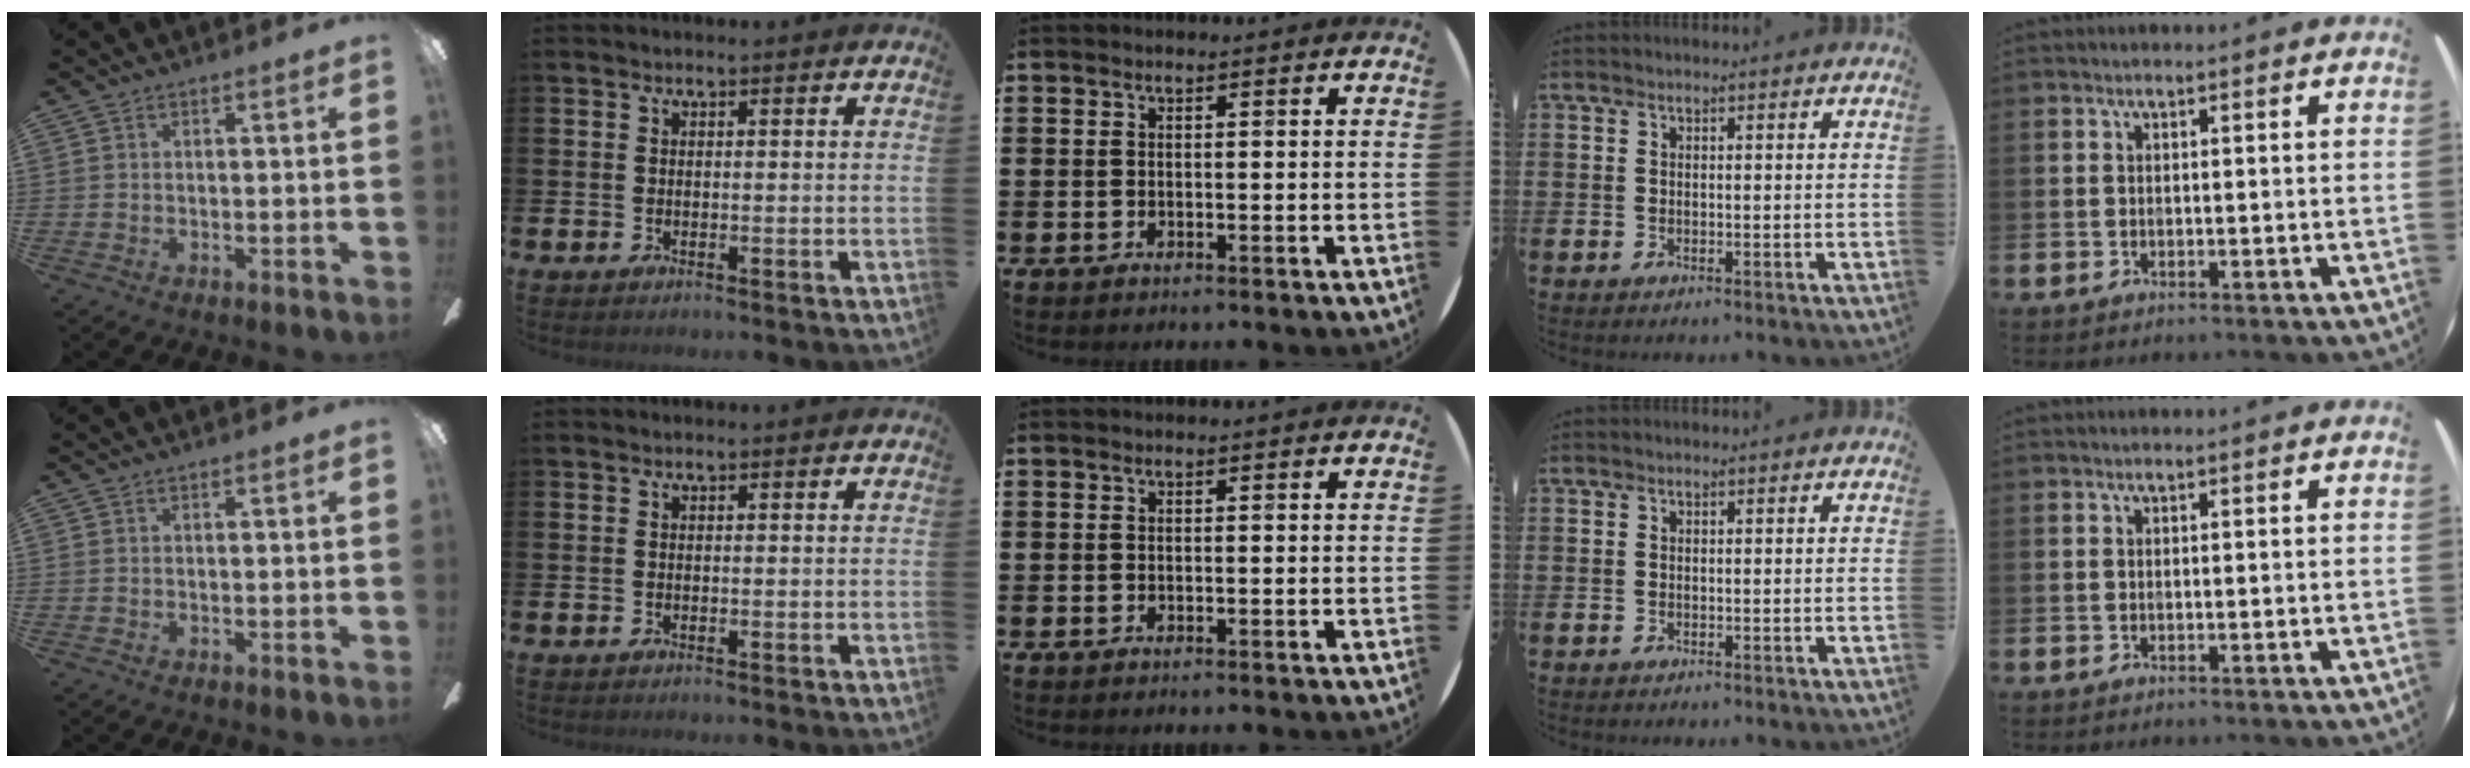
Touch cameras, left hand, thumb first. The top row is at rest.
{}